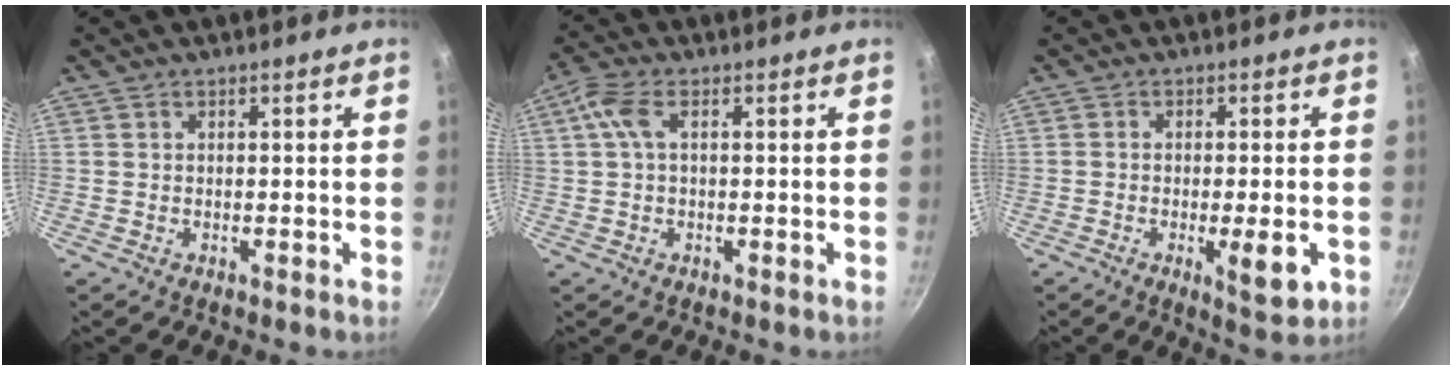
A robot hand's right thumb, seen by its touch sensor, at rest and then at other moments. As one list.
[{"total": 4.5, "force": [0.8, 2.1, 3.9], "torque": [-0.093, 0.015, 0.014]}, {"total": 7.0, "force": [-2.0, 1.7, 6.5], "torque": [-0.090, -0.001, -0.026]}]